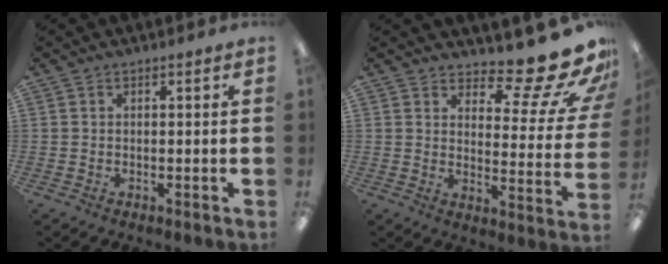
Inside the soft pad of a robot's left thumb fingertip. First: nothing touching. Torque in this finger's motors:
{"motor_torque": [0.15, 0.25, -0.38, 0.01, 0.03]}